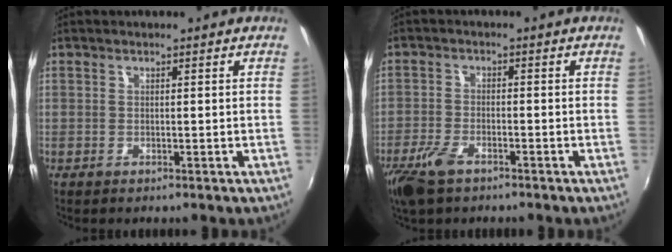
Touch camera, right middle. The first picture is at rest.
{"total": 6.7, "force": [-4.5, 2.8, 4.0], "torque": [-0.106, -0.012, -0.089]}